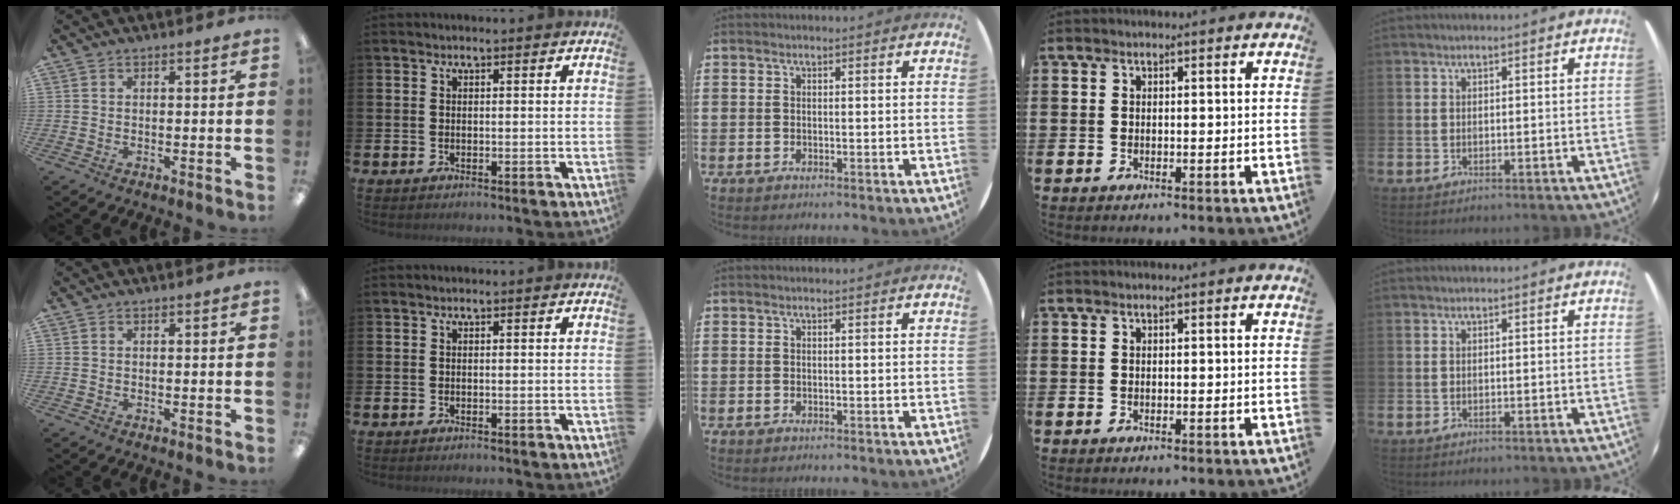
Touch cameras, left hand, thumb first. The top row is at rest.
{}